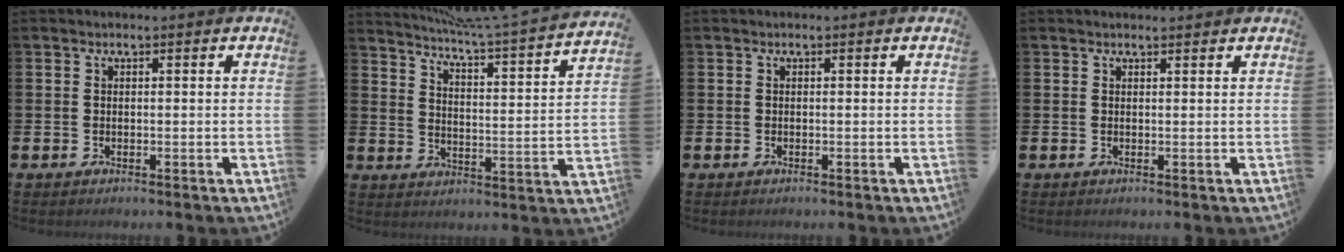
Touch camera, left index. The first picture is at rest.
{"total": 5.9, "force": [5.5, -0.8, 1.9], "torque": [-0.052, -0.054, 0.088]}
{"total": 0.0}
{"total": 0.7, "force": [0.6, 0.1, 0.1], "torque": [0.009, -0.004, 0.010]}